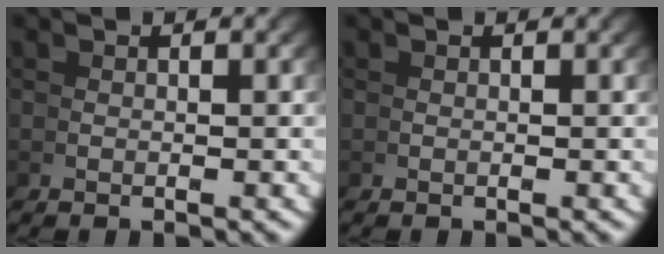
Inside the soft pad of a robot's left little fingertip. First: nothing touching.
{"total": 0.0}